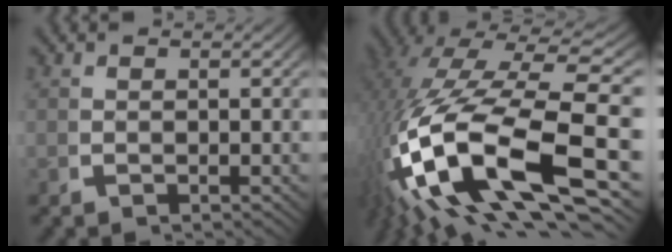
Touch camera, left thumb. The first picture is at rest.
{"total": 17.6, "force": [-1.8, 9.1, 14.9], "torque": [-0.340, -0.055, 0.012]}